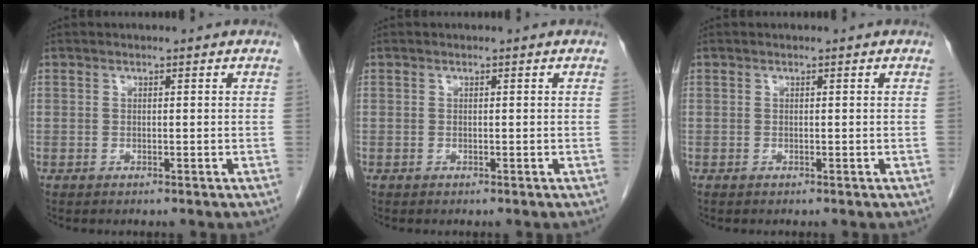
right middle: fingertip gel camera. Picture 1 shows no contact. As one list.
[{"total": 0.0}, {"total": 0.0}]